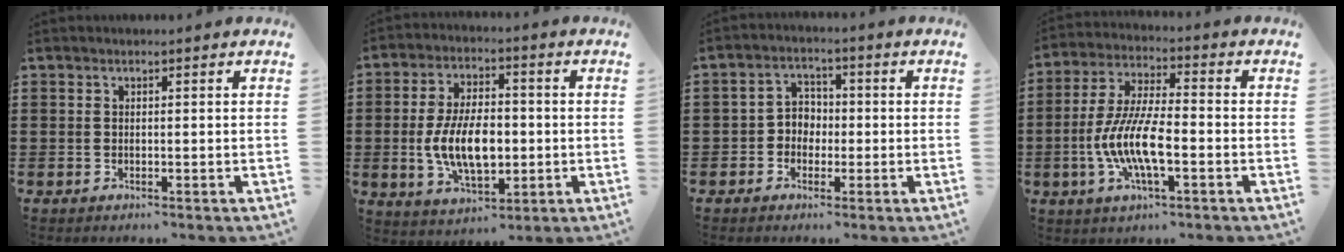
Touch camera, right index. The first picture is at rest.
{"total": 10.1, "force": [-1.3, 5.4, 8.4], "torque": [-0.165, -0.003, -0.029]}
{"total": 3.3, "force": [-1.1, 2.9, 1.3], "torque": [-0.036, 0.010, -0.027]}
{"total": 10.5, "force": [-2.7, 3.8, 9.4], "torque": [-0.204, -0.009, -0.053]}